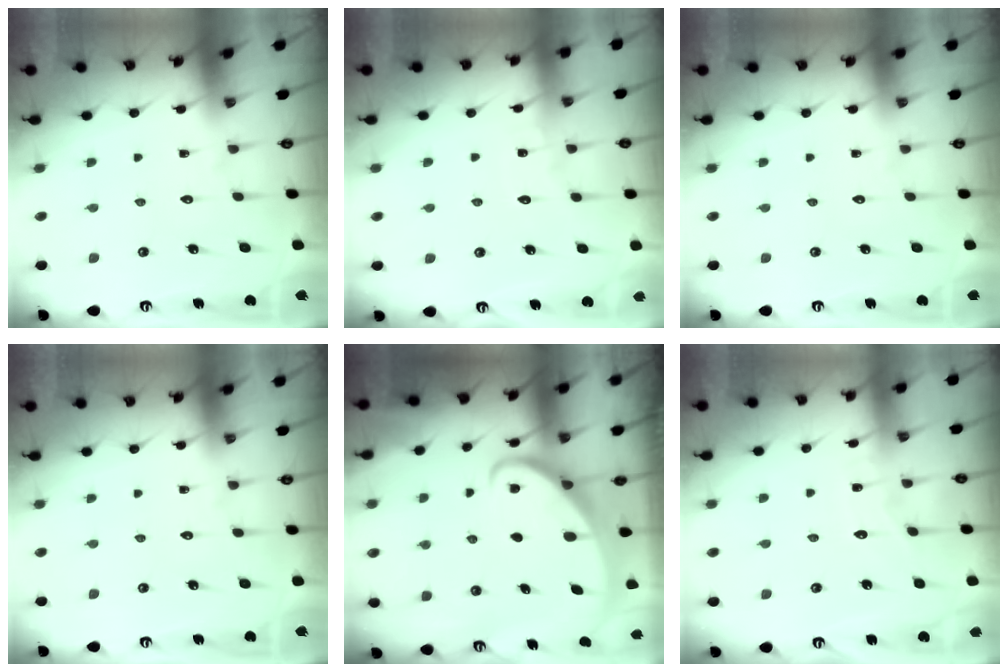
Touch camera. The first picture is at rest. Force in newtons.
{"total": 2.4, "press": 2.4, "slide": 0.2}
{"total": 0.0}
{"total": 0.0}
{"total": 2.6, "press": 2.6, "slide": 0.3}
{"total": 3.6, "press": 3.6, "slide": 0.2}